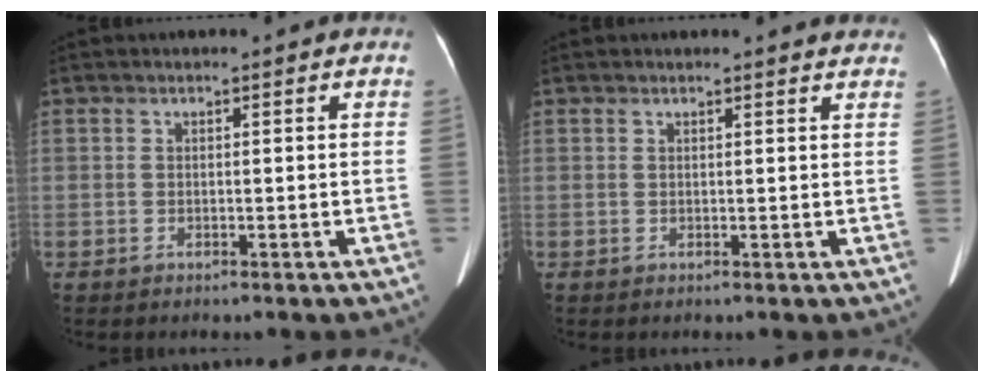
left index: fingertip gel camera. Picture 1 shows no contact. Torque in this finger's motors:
{"motor_torque": [-0.32, -0.18, -0.10, 0.00]}